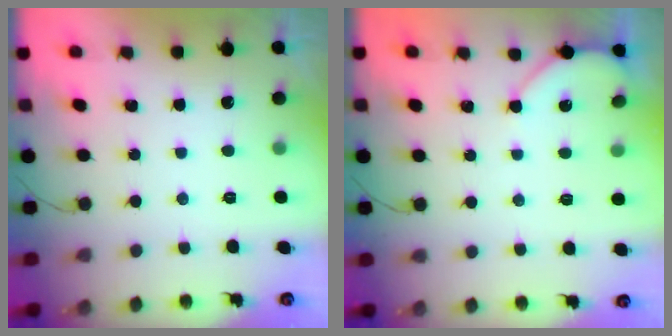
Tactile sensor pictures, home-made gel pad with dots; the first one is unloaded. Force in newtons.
{"total": 3.3, "press": 3.2, "slide": 0.4}